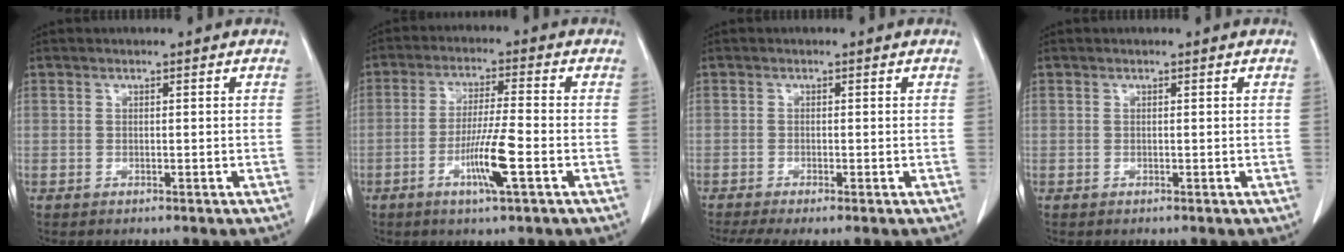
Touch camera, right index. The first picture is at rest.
{"total": 7.8, "force": [-3.0, -0.3, 7.2], "torque": [-0.140, -0.011, -0.054]}
{"total": 5.0, "force": [-3.8, 0.4, 3.2], "torque": [-0.053, -0.011, -0.060]}
{"total": 0.0}